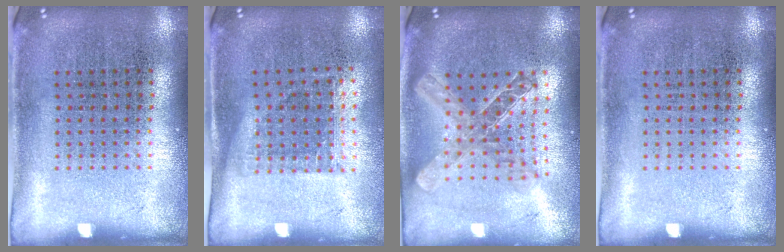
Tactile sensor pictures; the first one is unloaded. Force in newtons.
{"total": 1.1, "press": 0.9, "slide": 0.7}
{"total": 2.0, "press": 1.7, "slide": 1.1}
{"total": 0.0}